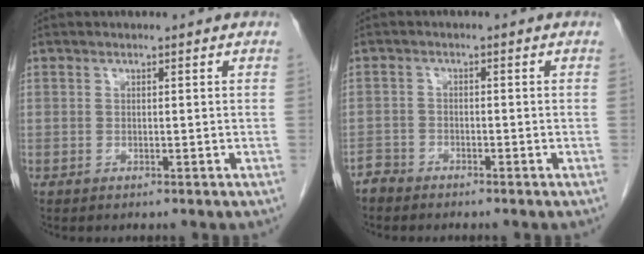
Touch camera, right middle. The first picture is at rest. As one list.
[{"total": 2.3, "force": [-2.2, 0.7, -0.3], "torque": [0.005, -0.002, -0.044]}]